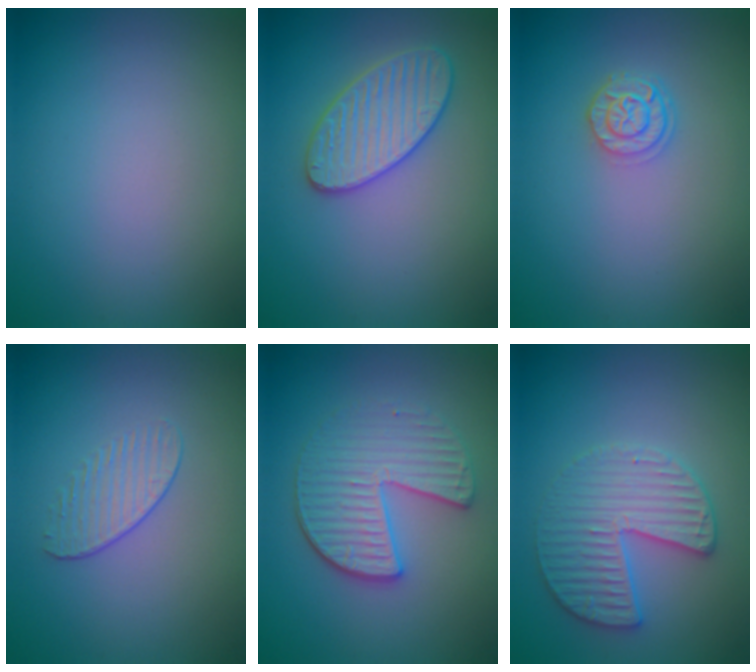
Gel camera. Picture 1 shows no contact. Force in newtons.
{"total": 3.6, "press": 3.6, "slide": 0.2}
{"total": 2.4, "press": 2.0, "slide": 1.3}
{"total": 1.3, "press": 0.7, "slide": 1.1}
{"total": 4.1, "press": 3.7, "slide": 1.8}
{"total": 3.6, "press": 3.6, "slide": 0.1}